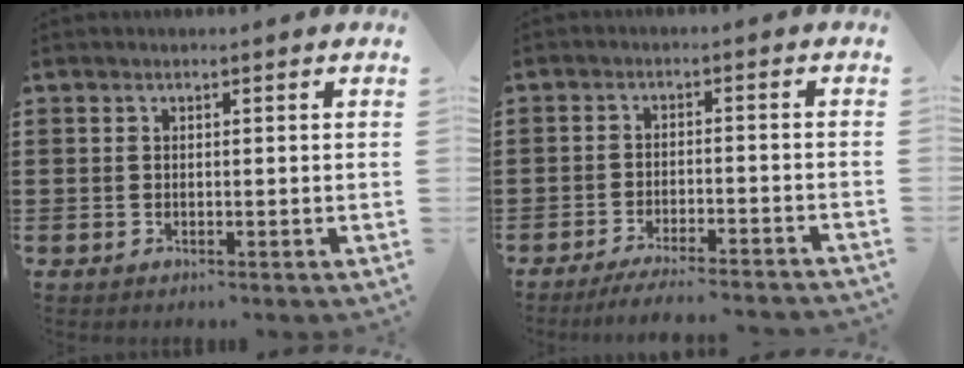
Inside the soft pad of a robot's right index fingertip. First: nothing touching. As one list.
[{"total": 3.8, "force": [-3.6, -0.2, 1.3], "torque": [-0.021, -0.005, -0.071]}]